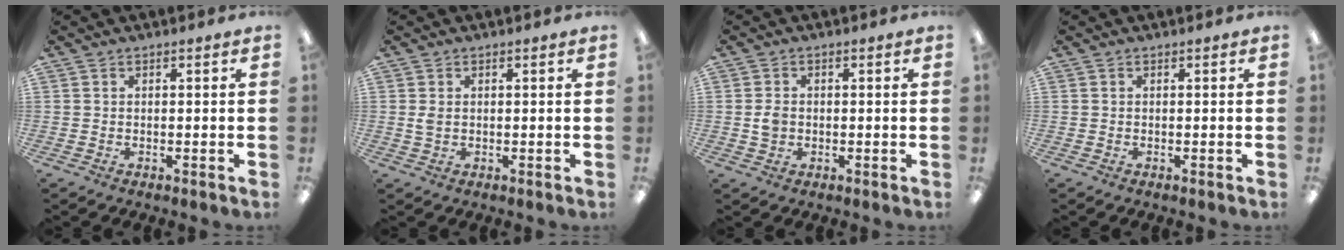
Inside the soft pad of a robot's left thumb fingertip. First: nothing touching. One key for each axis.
{"total": 1.9, "fx": 0.3, "fy": 1.2, "fz": 1.5, "tx": -0.031, "ty": 0.004, "tz": 0.004}
{"total": 2.7, "fx": -0.1, "fy": 2.1, "fz": 1.6, "tx": -0.030, "ty": 0.004, "tz": -0.003}
{"total": 0.0}